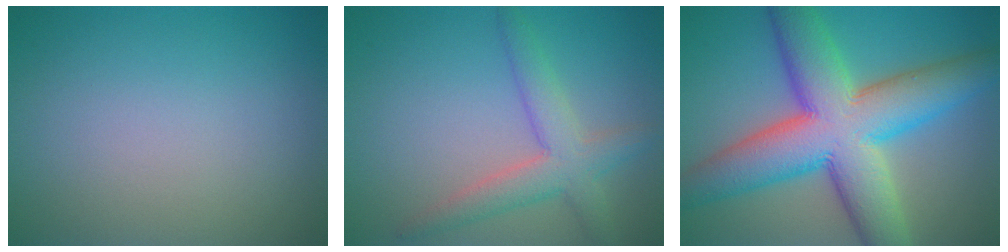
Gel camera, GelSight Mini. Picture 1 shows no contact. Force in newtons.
{"total": 4.1, "press": 4.1, "slide": 0.2}
{"total": 12.5, "press": 12.5, "slide": 0.5}